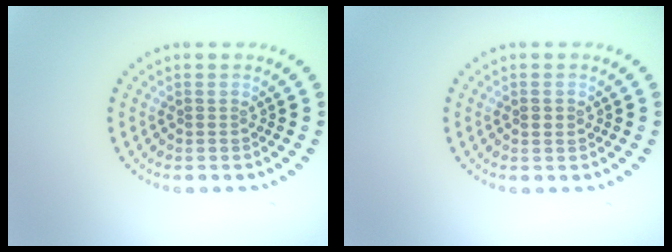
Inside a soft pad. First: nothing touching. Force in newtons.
{"total": 1.3, "press": 1.2, "slide": 0.3}